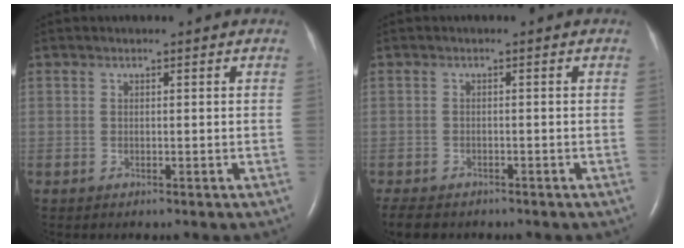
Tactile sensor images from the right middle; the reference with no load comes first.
{"total": 4.8, "force": [-3.9, 1.9, 2.0], "torque": [-0.035, -0.010, -0.057]}